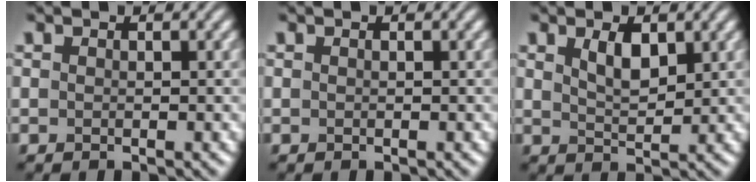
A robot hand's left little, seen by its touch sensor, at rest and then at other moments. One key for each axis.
{"total": 0.0}
{"total": 2.4, "fx": 1.3, "fy": 1.0, "fz": 1.8, "tx": -0.038, "ty": -0.002, "tz": 0.026}